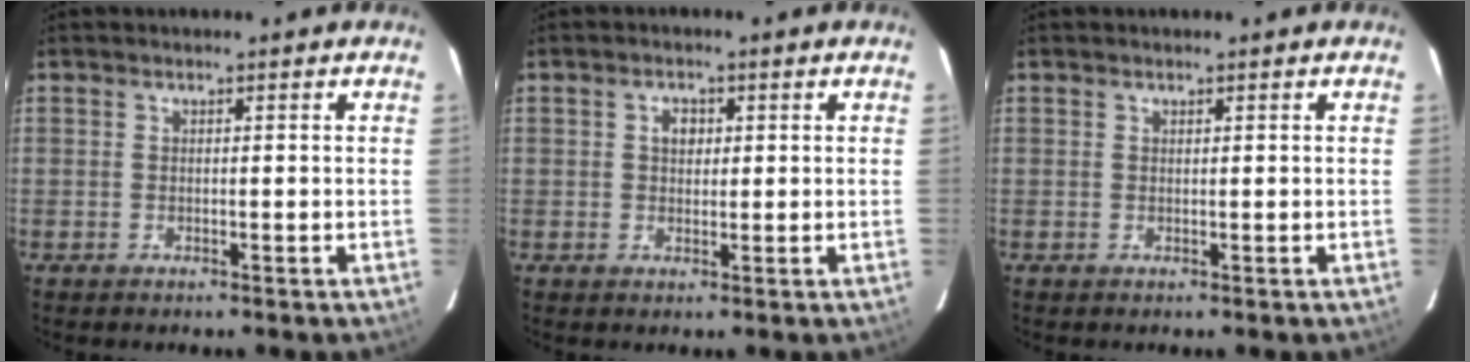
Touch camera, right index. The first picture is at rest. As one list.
[{"total": 2.4, "force": [0.7, 1.9, 1.4], "torque": [-0.019, 0.007, 0.011]}, {"total": 0.0}]